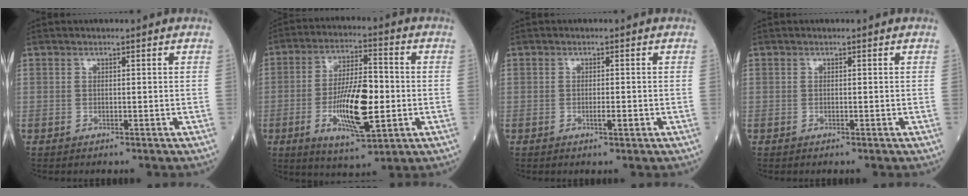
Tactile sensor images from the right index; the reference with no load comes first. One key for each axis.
{"total": 13.3, "fx": -2.5, "fy": 3.4, "fz": 12.6, "tx": -0.230, "ty": -0.005, "tz": -0.041}
{"total": 1.5, "fx": -0.5, "fy": 0.2, "fz": 1.4, "tx": -0.024, "ty": -0.002, "tz": -0.008}
{"total": 0.0}